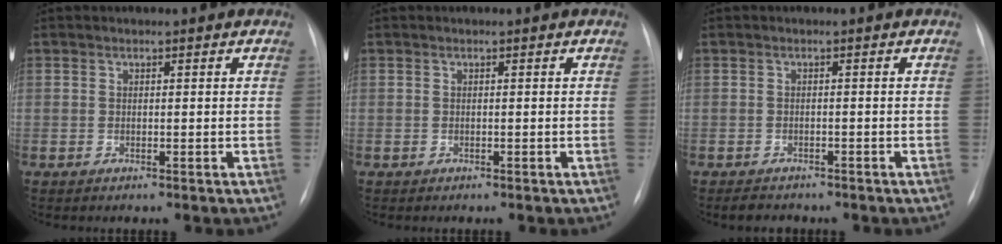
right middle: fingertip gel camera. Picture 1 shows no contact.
{"total": 0.0}
{"total": 2.6, "force": [-2.2, 1.2, 0.7], "torque": [-0.017, -0.003, -0.030]}